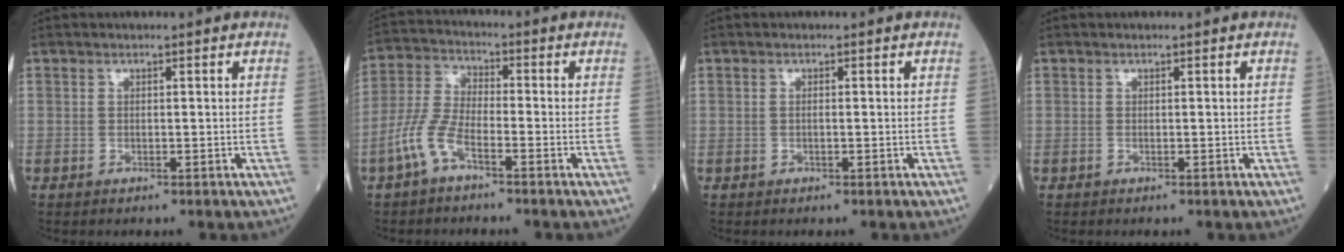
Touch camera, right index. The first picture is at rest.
{"total": 6.5, "force": [-3.6, 2.1, 5.0], "torque": [-0.123, 0.003, -0.079]}
{"total": 0.5, "force": [0.0, 0.1, 0.5], "torque": [-0.013, 0.000, -0.001]}
{"total": 0.0}